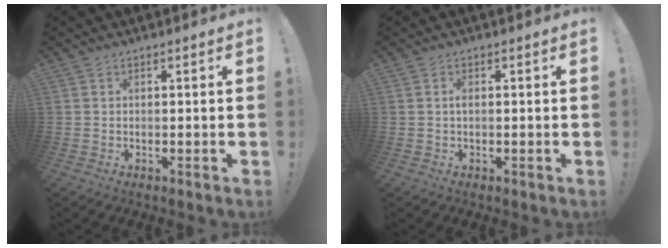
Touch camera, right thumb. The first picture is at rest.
{"total": 1.0, "force": [-0.2, 0.1, 1.0], "torque": [-0.023, 0.003, -0.004]}